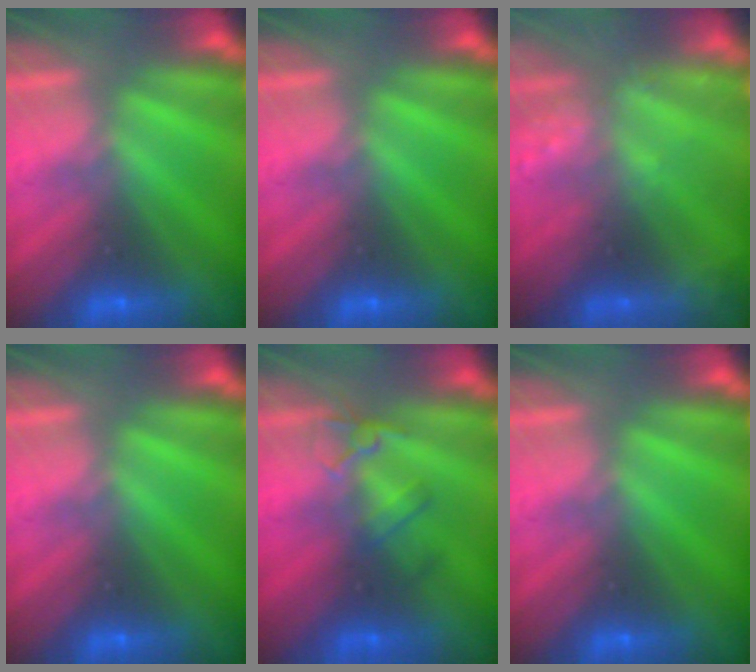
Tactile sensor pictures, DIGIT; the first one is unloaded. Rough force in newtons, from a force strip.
{"total": 0.0}
{"total": 2.2}
{"total": 0.0}
{"total": 2.4}
{"total": 0.0}